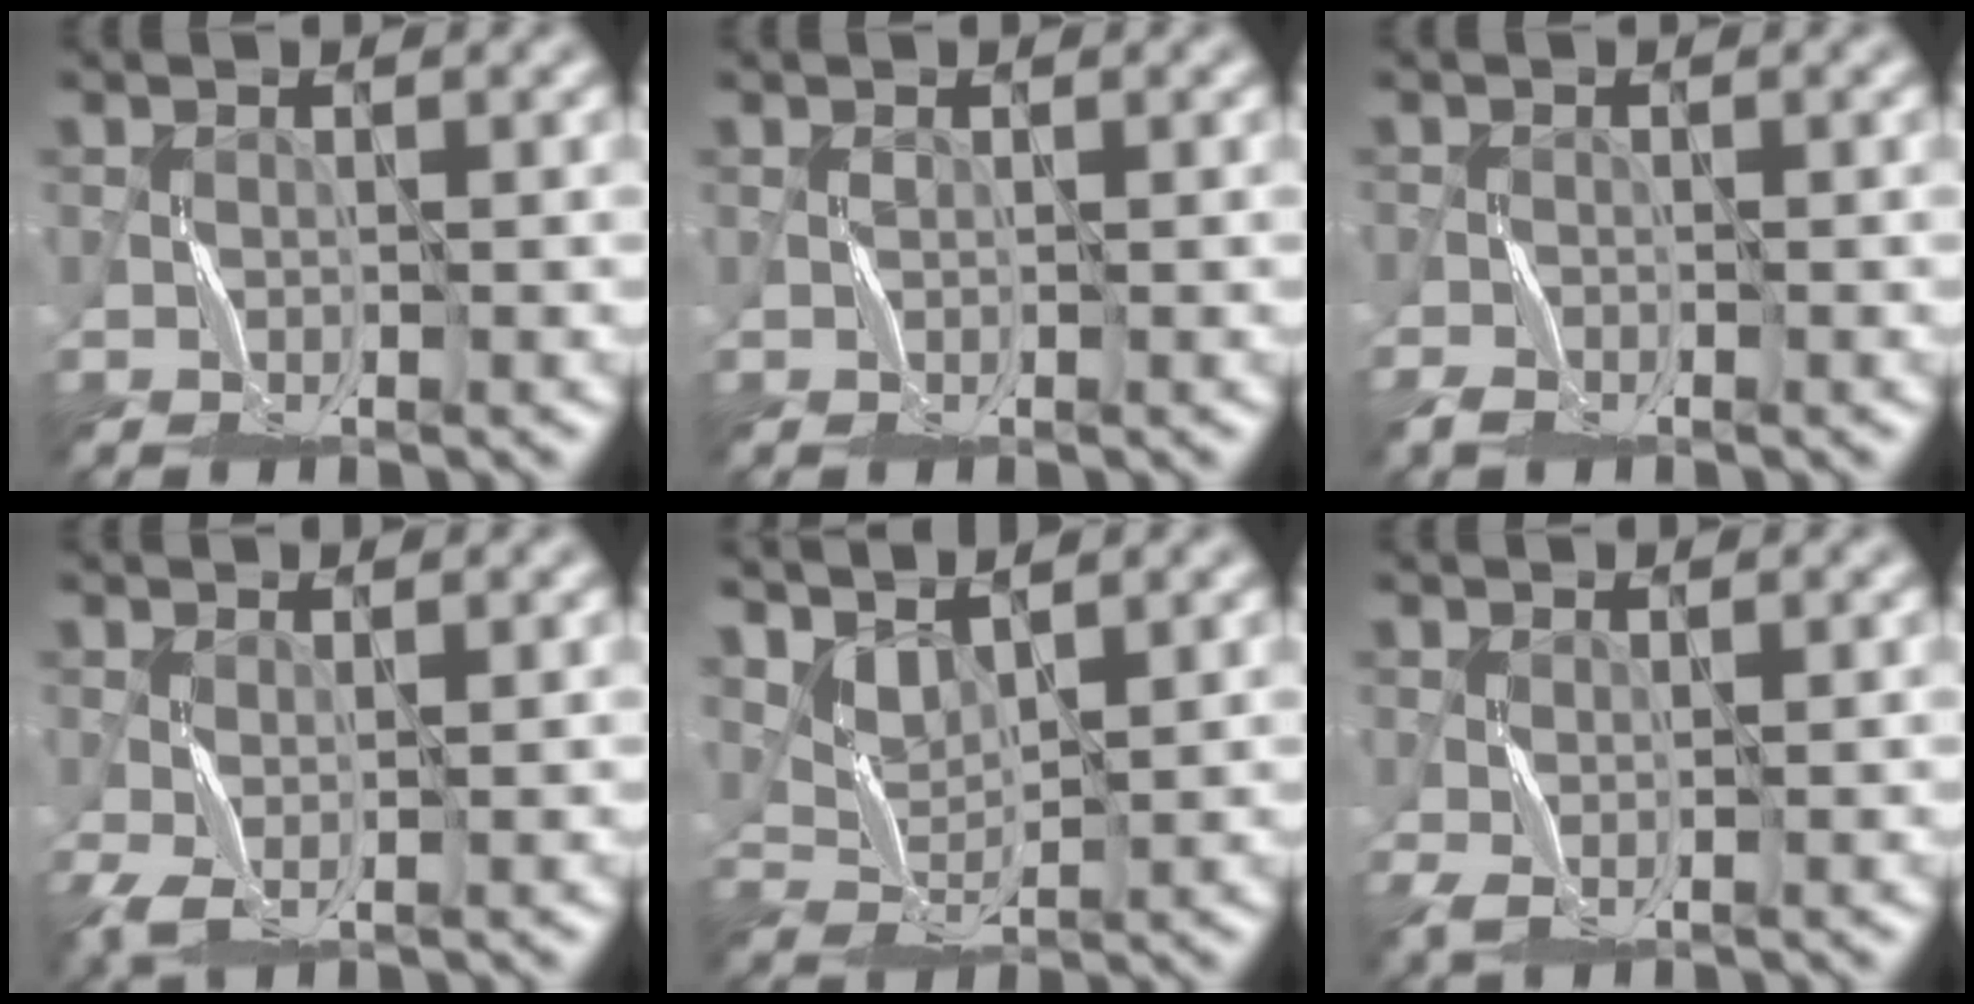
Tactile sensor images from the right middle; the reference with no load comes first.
{"total": 0.0}
{"total": 2.1, "force": [-1.6, 1.0, 1.0], "torque": [-0.024, -0.002, -0.033]}
{"total": 1.9, "force": [-0.2, 0.8, 1.7], "torque": [-0.054, -0.004, -0.003]}
{"total": 3.4, "force": [2.6, 1.2, 1.8], "torque": [-0.051, -0.006, 0.061]}
{"total": 1.3, "force": [-0.1, 0.6, 1.1], "torque": [-0.037, -0.004, 0.000]}